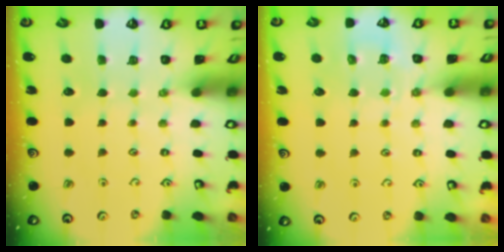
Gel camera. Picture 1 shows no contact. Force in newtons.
{"total": 7.8, "press": 7.8, "slide": 0.5}